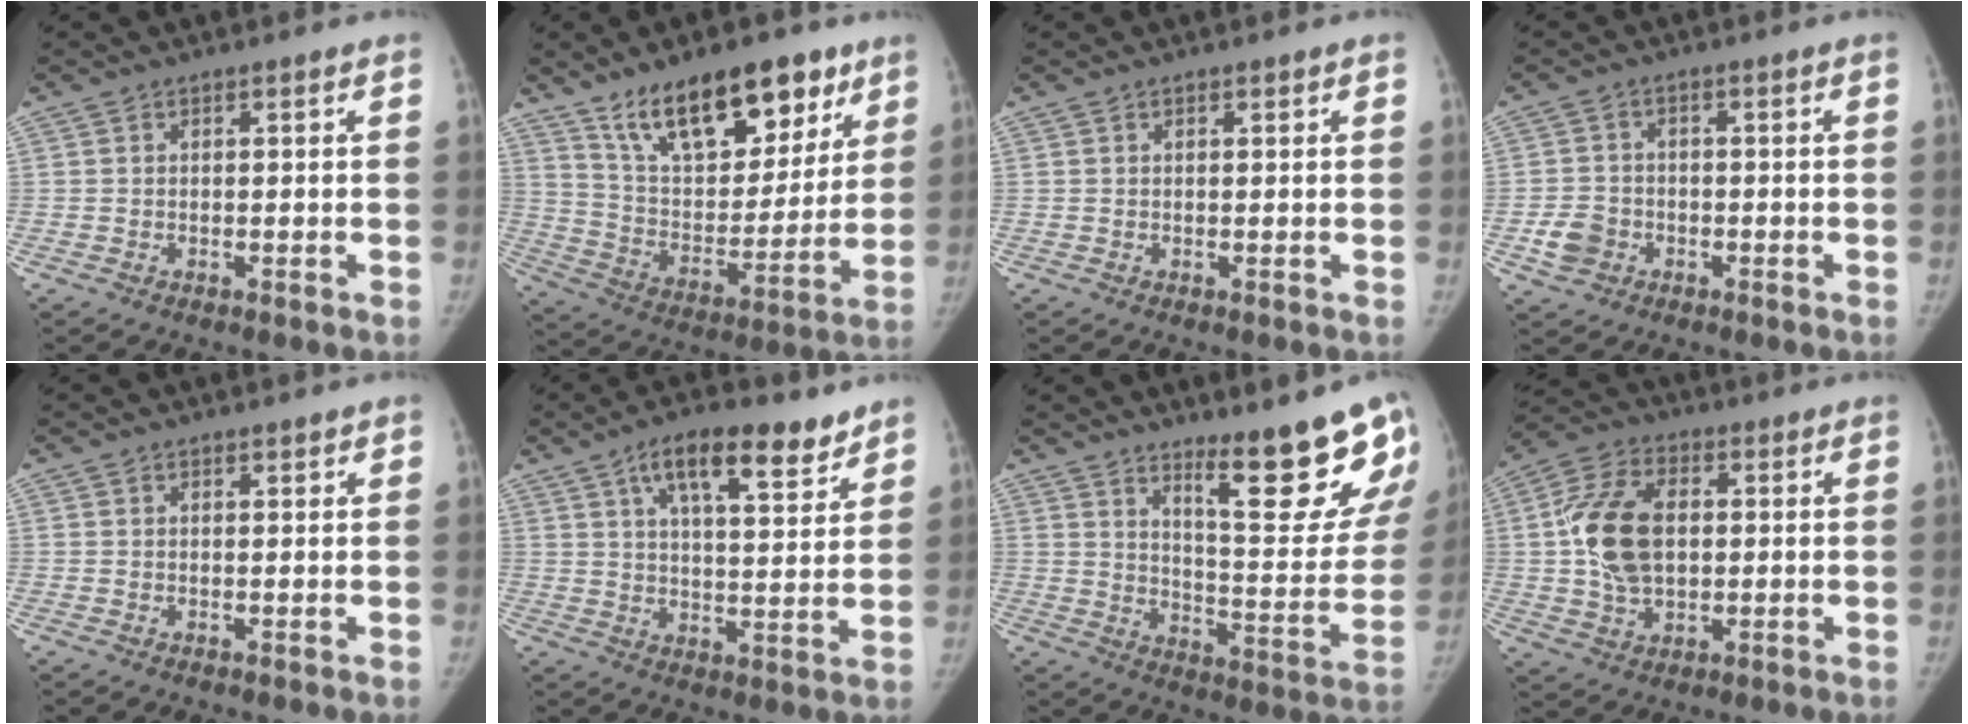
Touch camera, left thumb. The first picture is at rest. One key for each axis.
{"total": 22.4, "fx": 14.1, "fy": 10.6, "fz": 13.7, "tx": -0.165, "ty": -0.054, "tz": 0.243}
{"total": 0.9, "fx": 0.5, "fy": 0.3, "fz": 0.6, "tx": -0.008, "ty": 0.000, "tz": 0.006}
{"total": 4.8, "fx": -1.8, "fy": 4.1, "fz": 1.9, "tx": -0.026, "ty": 0.013, "tz": -0.031}
{"total": 0.8, "fx": 0.6, "fy": 0.4, "fz": 0.3, "tx": 0.000, "ty": -0.003, "tz": 0.007}
{"total": 13.8, "fx": 8.5, "fy": 4.9, "fz": 9.8, "tx": -0.130, "ty": -0.030, "tz": 0.136}
{"total": 17.7, "fx": 11.9, "fy": 3.9, "fz": 12.4, "tx": -0.119, "ty": -0.098, "tz": 0.181}
{"total": 13.8, "fx": 1.1, "fy": 9.0, "fz": 10.4, "tx": -0.182, "ty": 0.012, "tz": 0.020}